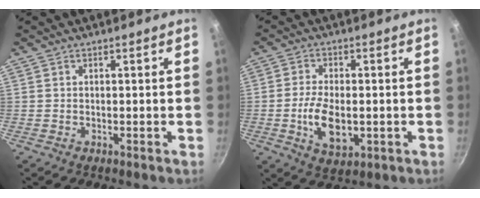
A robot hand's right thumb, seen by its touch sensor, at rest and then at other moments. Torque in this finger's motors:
{"motor_torque": [-0.46, 0.19, 0.06, -0.06, 0.05]}